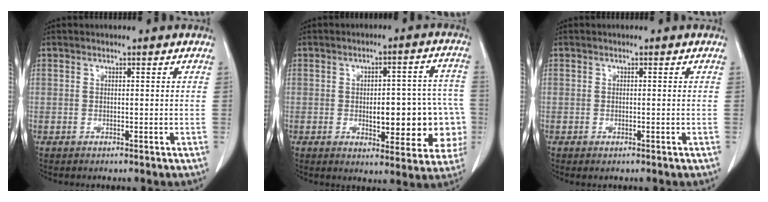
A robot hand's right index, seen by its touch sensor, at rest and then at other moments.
{"total": 13.4, "force": [-2.1, 5.3, 12.1], "torque": [-0.132, 0.028, -0.015]}
{"total": 0.6, "force": [-0.4, 0.1, 0.5], "torque": [-0.008, -0.002, -0.005]}